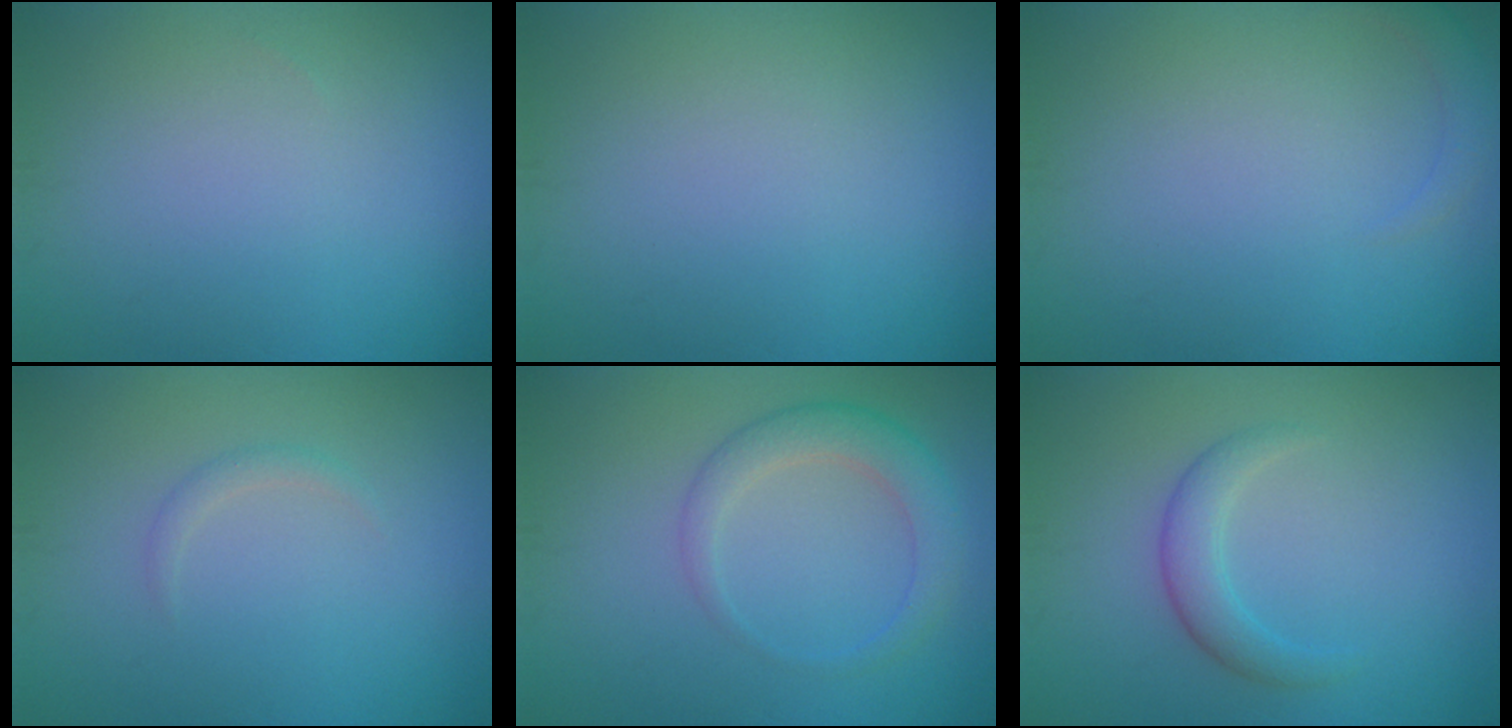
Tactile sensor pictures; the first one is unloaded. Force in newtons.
{"total": 0.0}
{"total": 1.3, "press": 1.3, "slide": 0.2}
{"total": 0.8, "press": 0.8, "slide": 0.1}
{"total": 3.1, "press": 3.1, "slide": 0.2}
{"total": 2.4, "press": 2.4, "slide": 0.1}